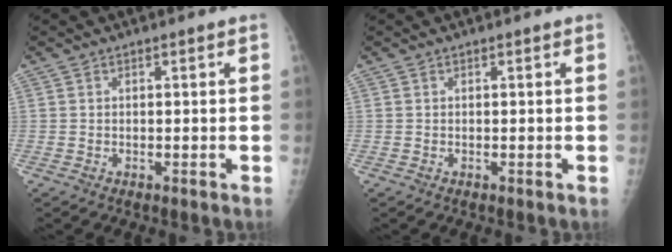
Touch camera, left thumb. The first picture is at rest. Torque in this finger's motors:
{"motor_torque": [0.00, 0.00, -0.02, -0.01, 0.00]}